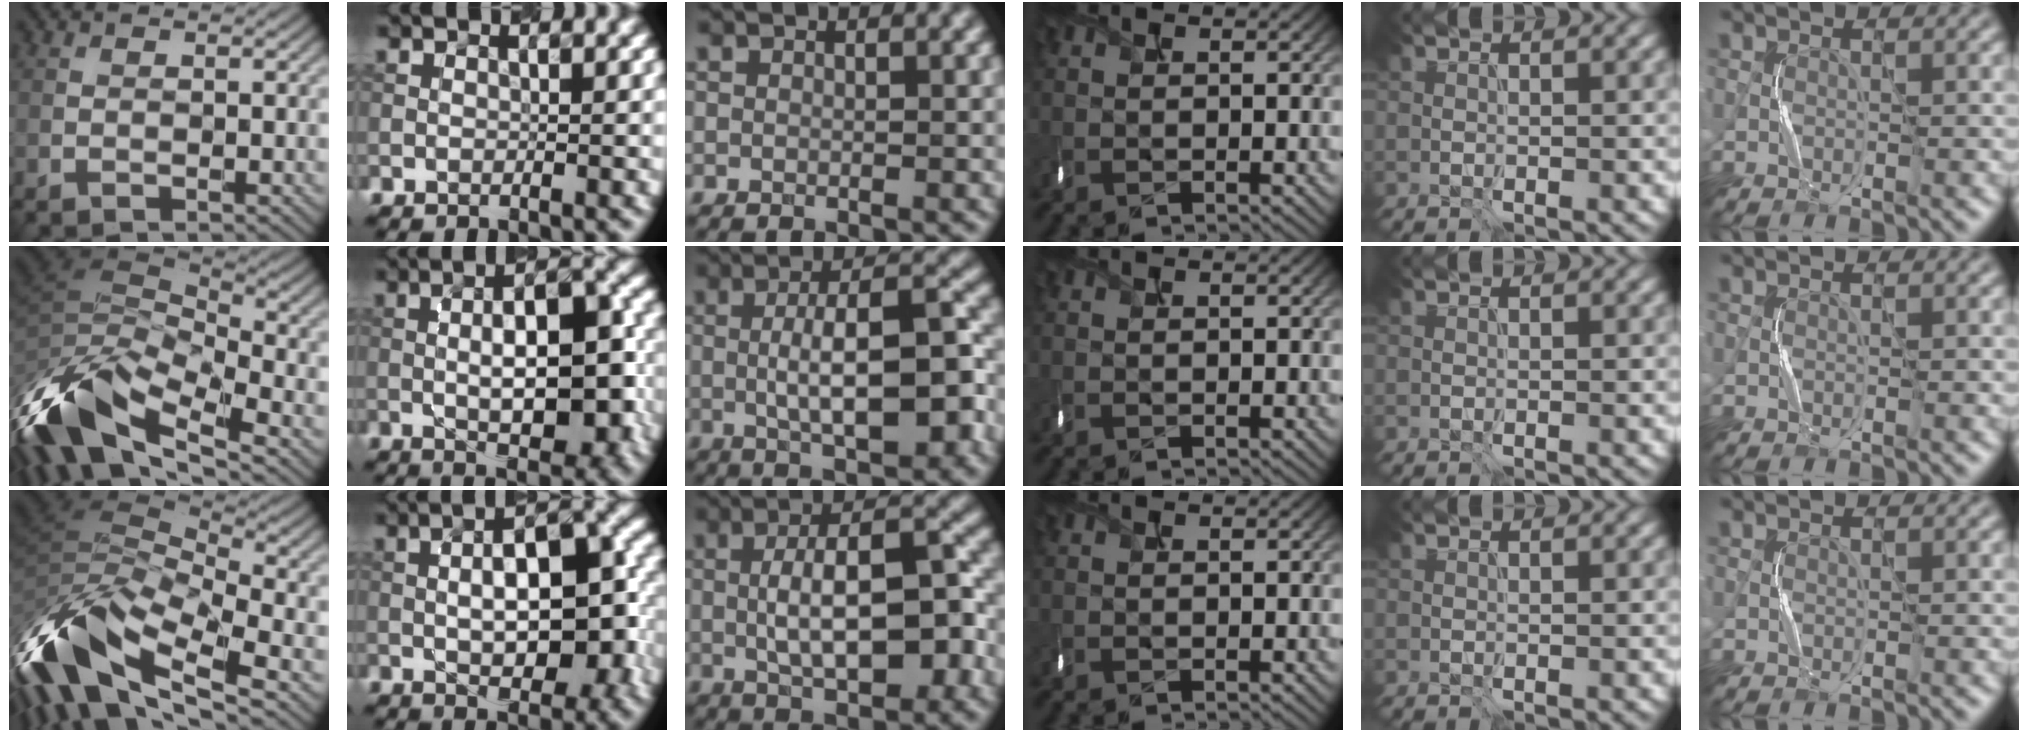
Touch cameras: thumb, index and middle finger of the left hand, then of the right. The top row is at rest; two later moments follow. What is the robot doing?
{"motion": "shake", "object": "box of matches"}